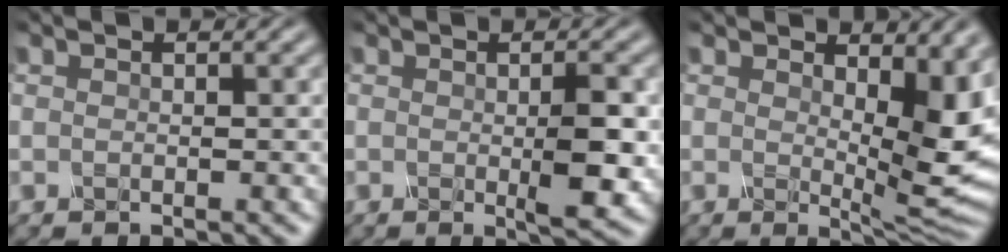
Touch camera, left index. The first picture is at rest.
{"total": 3.4, "force": [-0.4, 0.5, 3.3], "torque": [-0.065, -0.003, -0.002]}
{"total": 10.2, "force": [0.9, 4.5, 9.2], "torque": [-0.132, -0.002, 0.024]}